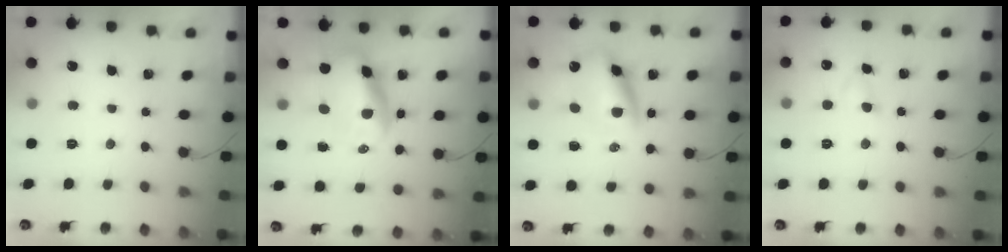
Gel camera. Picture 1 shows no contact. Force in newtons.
{"total": 8.1, "press": 7.8, "slide": 1.9}
{"total": 11.6, "press": 11.1, "slide": 3.3}
{"total": 2.9, "press": 2.6, "slide": 1.1}